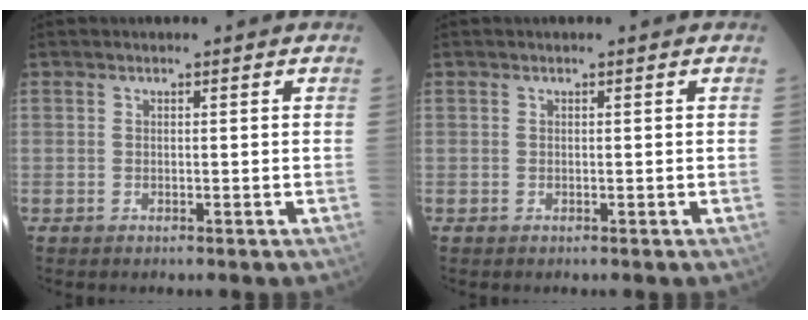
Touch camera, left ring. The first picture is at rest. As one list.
[{"total": 0.0}]